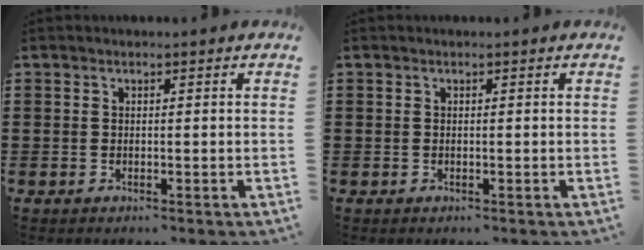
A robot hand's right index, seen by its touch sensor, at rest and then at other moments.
{"total": 0.0}